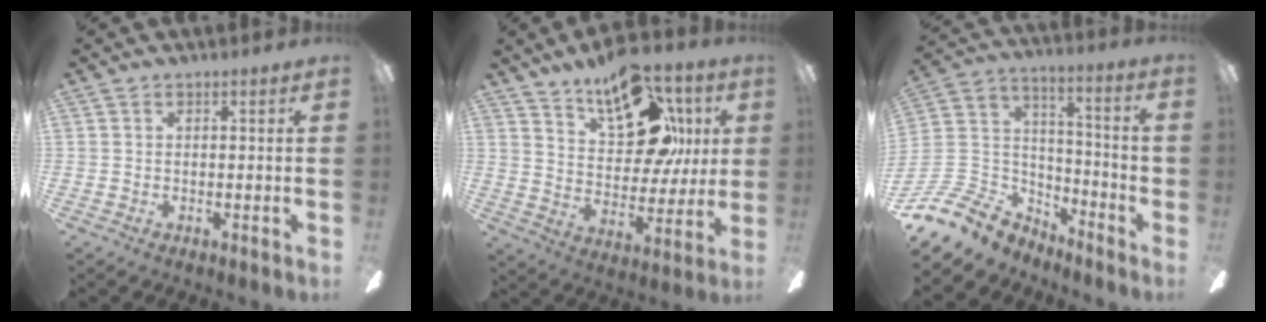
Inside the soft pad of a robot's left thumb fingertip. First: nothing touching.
{"total": 20.9, "force": [11.2, 11.3, 13.5], "torque": [-0.195, -0.051, 0.195]}
{"total": 12.6, "force": [-9.8, 6.8, 4.2], "torque": [-0.115, 0.032, -0.182]}